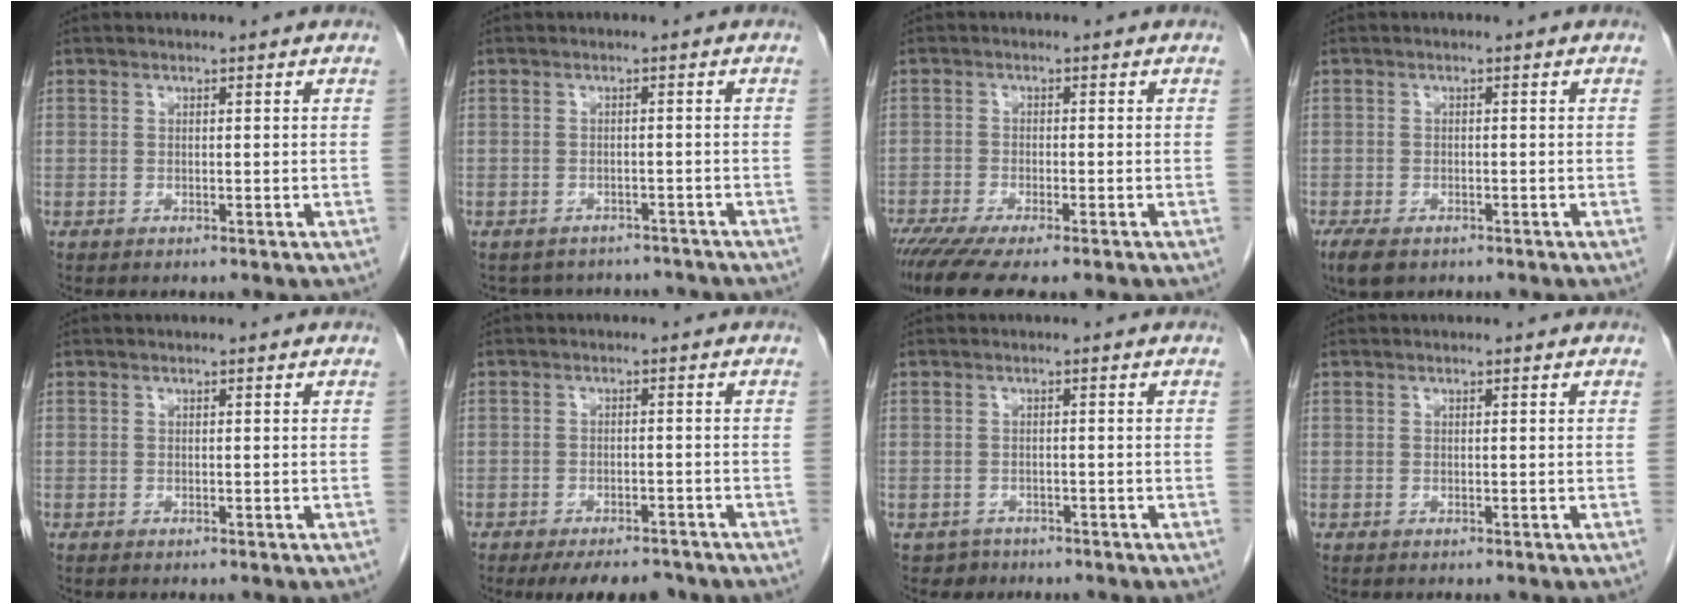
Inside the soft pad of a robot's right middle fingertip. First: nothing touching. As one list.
[{"total": 8.4, "force": [-7.7, 3.3, 1.0], "torque": [-0.012, 0.017, -0.083]}, {"total": 9.9, "force": [-7.6, 1.4, 6.1], "torque": [-0.094, -0.017, -0.122]}, {"total": 4.4, "force": [-3.0, 2.1, 2.4], "torque": [-0.047, -0.009, -0.045]}, {"total": 0.0}, {"total": 7.9, "force": [-6.5, 3.0, 3.2], "torque": [-0.037, -0.005, -0.089]}, {"total": 1.9, "force": [-1.3, 1.3, -0.4], "torque": [0.003, 0.007, -0.020]}, {"total": 0.0}]